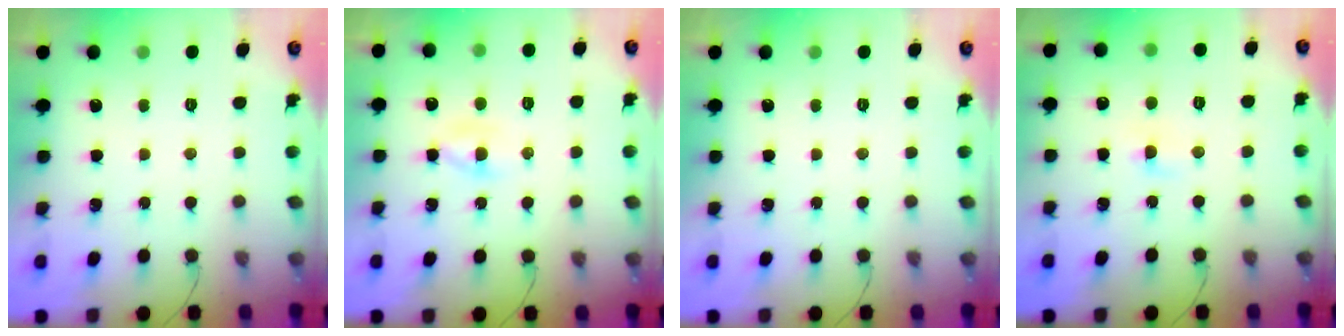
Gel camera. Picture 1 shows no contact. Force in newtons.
{"total": 3.7, "press": 3.5, "slide": 1.3}
{"total": 0.0}
{"total": 1.5, "press": 1.2, "slide": 0.8}